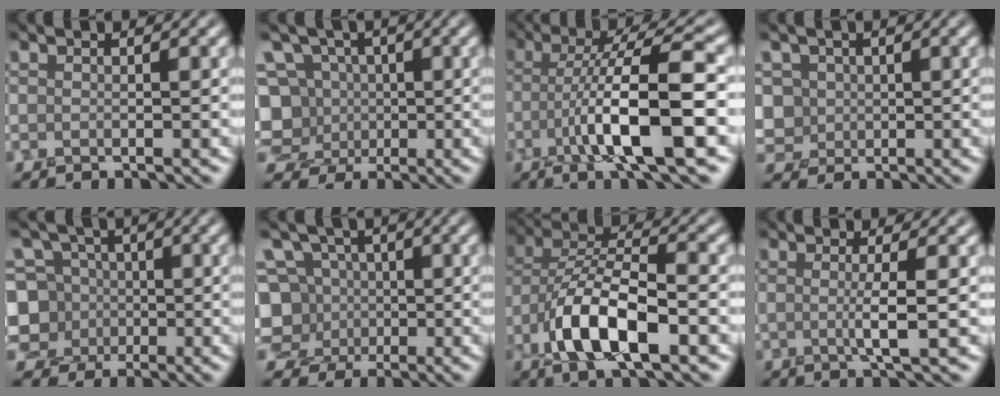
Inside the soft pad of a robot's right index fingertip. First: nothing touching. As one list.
[{"total": 7.7, "force": [0.8, 7.3, 2.3], "torque": [-0.060, 0.054, -0.023]}, {"total": 8.8, "force": [-2.5, 1.9, 8.2], "torque": [-0.140, 0.016, -0.045]}, {"total": 4.8, "force": [1.9, 4.2, 1.4], "torque": [-0.027, 0.021, 0.024]}, {"total": 6.4, "force": [0.1, 5.9, 2.4], "torque": [-0.044, 0.022, -0.026]}, {"total": 6.5, "force": [0.2, 6.1, 2.1], "torque": [-0.044, 0.035, -0.030]}, {"total": 8.4, "force": [-2.8, 4.0, 6.9], "torque": [-0.139, 0.010, -0.053]}, {"total": 2.0, "force": [0.3, 0.2, 2.0], "torque": [-0.034, -0.001, 0.002]}]